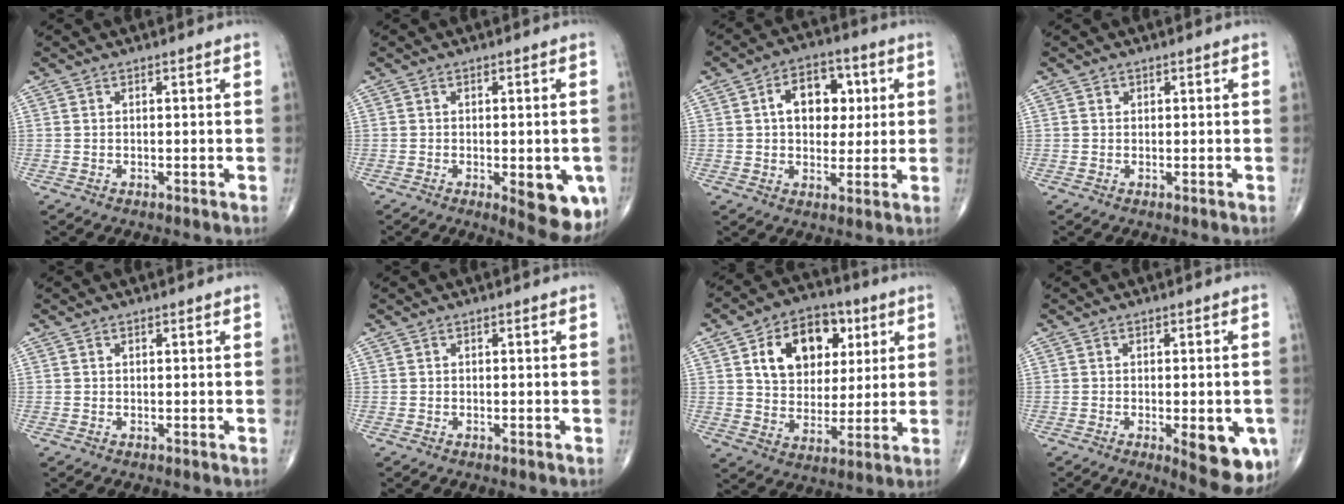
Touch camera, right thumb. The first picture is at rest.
{"total": 10.0, "force": [-2.9, 3.8, 8.8], "torque": [-0.087, -0.013, -0.027]}
{"total": 11.0, "force": [2.3, 7.4, 7.8], "torque": [-0.075, 0.008, 0.034]}
{"total": 0.6, "force": [0.2, 0.5, 0.1], "torque": [0.002, 0.000, 0.004]}
{"total": 0.0}
{"total": 0.0}
{"total": 16.0, "force": [5.6, 11.4, 9.8], "torque": [-0.113, -0.008, 0.093]}
{"total": 10.7, "force": [-3.3, 3.9, 9.4], "torque": [-0.099, -0.013, -0.032]}